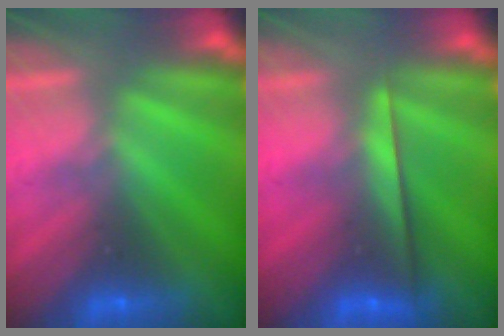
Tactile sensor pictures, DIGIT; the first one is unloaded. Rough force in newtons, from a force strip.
{"total": 2.3}